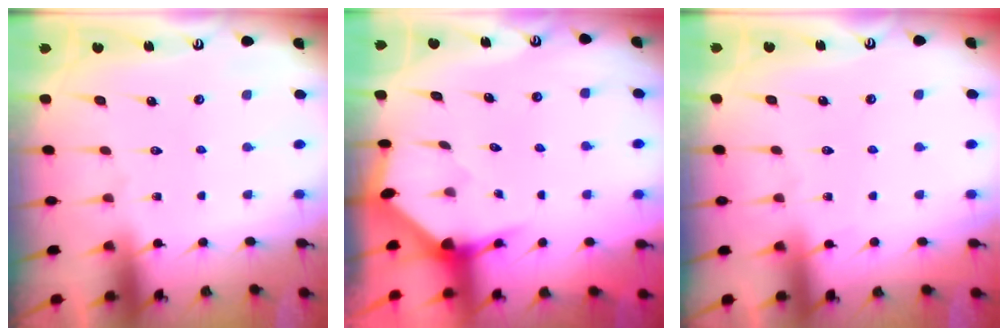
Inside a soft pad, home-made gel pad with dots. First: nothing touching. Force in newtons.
{"total": 3.2, "press": 3.2, "slide": 0.1}
{"total": 2.8, "press": 2.8, "slide": 0.4}